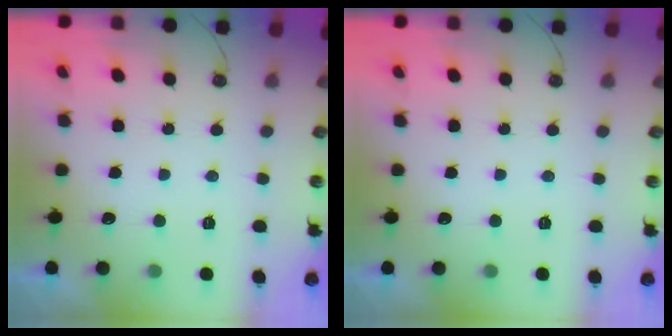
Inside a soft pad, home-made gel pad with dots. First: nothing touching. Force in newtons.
{"total": 0.0}